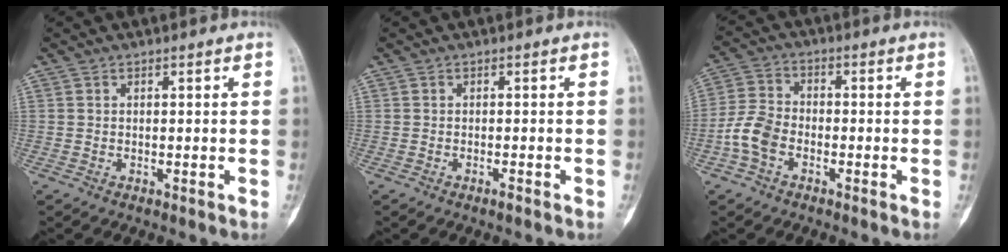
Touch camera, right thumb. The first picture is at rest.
{"total": 0.9, "force": [-0.7, 0.1, 0.6], "torque": [-0.015, 0.001, -0.011]}
{"total": 6.8, "force": [-2.7, 4.4, 4.3], "torque": [-0.087, 0.018, -0.063]}